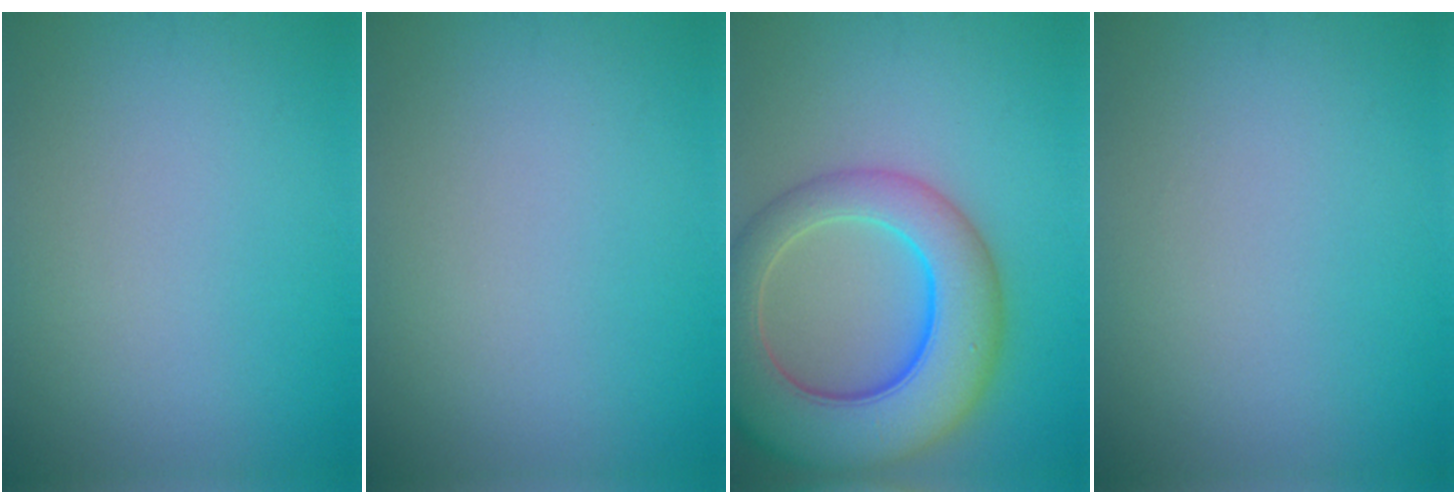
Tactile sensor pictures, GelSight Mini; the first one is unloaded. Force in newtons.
{"total": 0.0}
{"total": 10.5, "press": 10.5, "slide": 0.5}
{"total": 0.0}